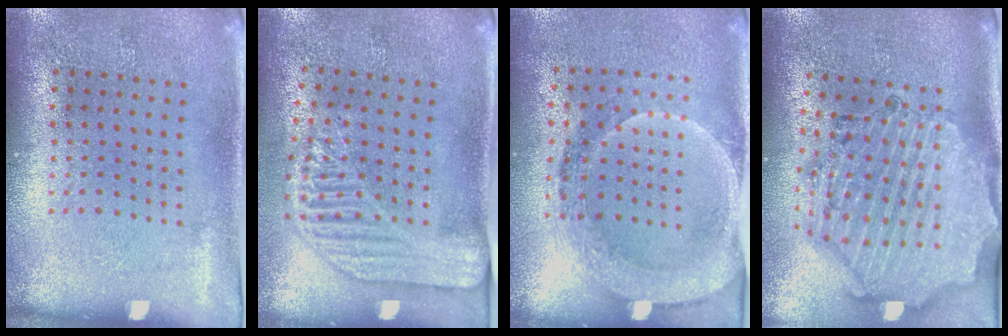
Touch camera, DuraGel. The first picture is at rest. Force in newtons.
{"total": 2.2, "press": 1.8, "slide": 1.3}
{"total": 1.8, "press": 1.6, "slide": 0.7}
{"total": 2.4, "press": 2.3, "slide": 0.7}